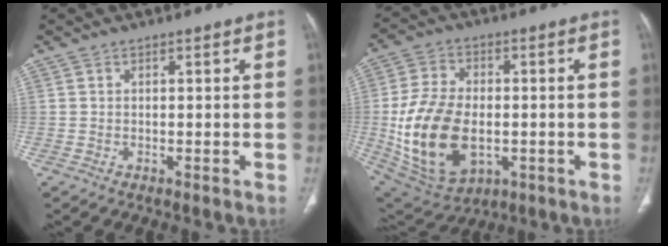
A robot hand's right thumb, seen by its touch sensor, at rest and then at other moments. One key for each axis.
{"total": 19.4, "fx": -2.8, "fy": 12.2, "fz": 14.9, "tx": -0.273, "ty": -0.002, "tz": -0.029}